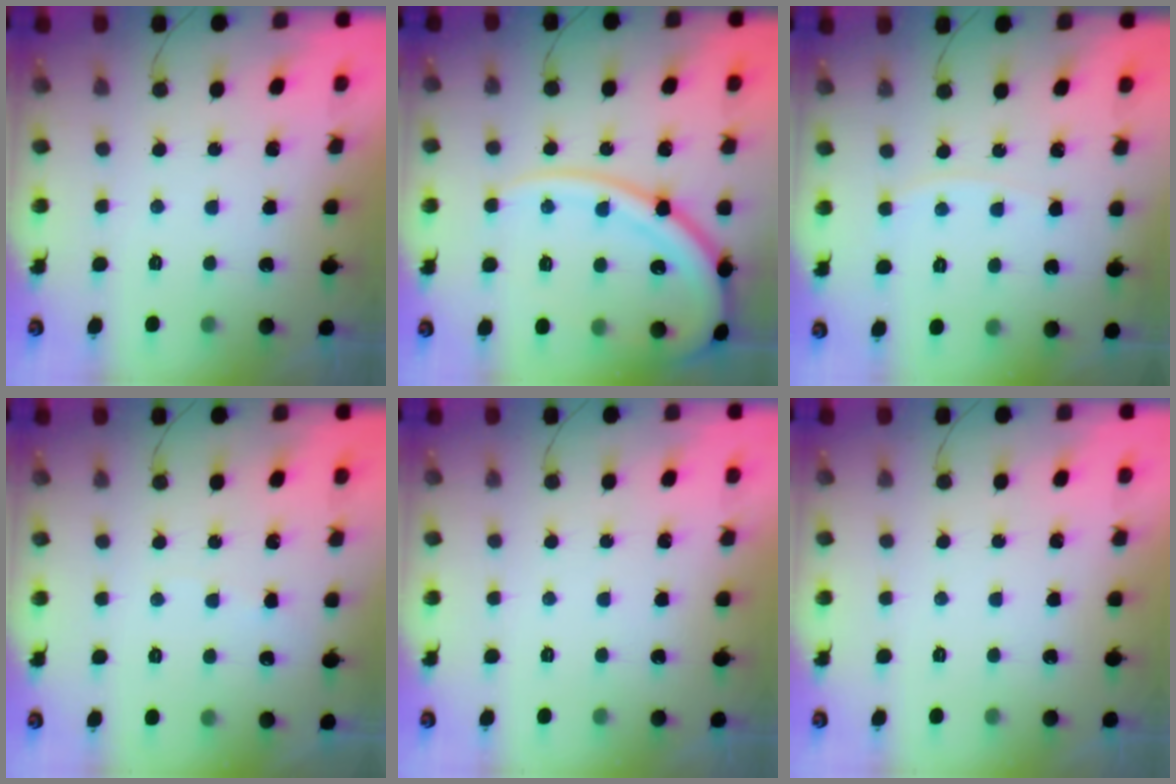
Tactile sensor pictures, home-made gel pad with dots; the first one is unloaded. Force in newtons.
{"total": 18.3, "press": 18.2, "slide": 1.9}
{"total": 2.6, "press": 2.5, "slide": 0.4}
{"total": 2.7, "press": 2.6, "slide": 0.4}
{"total": 0.0}
{"total": 0.0}